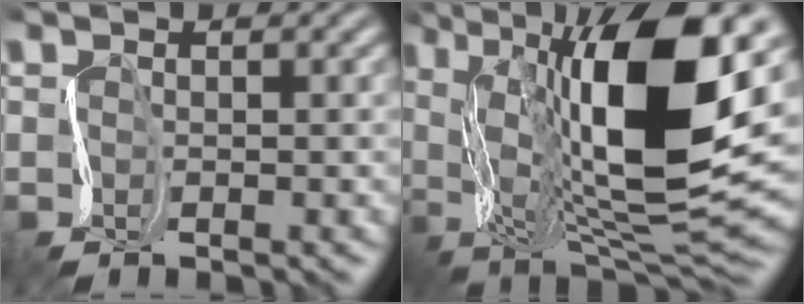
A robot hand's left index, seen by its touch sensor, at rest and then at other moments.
{"total": 14.8, "force": [3.7, 5.8, 13.1], "torque": [-0.222, 0.006, 0.056]}